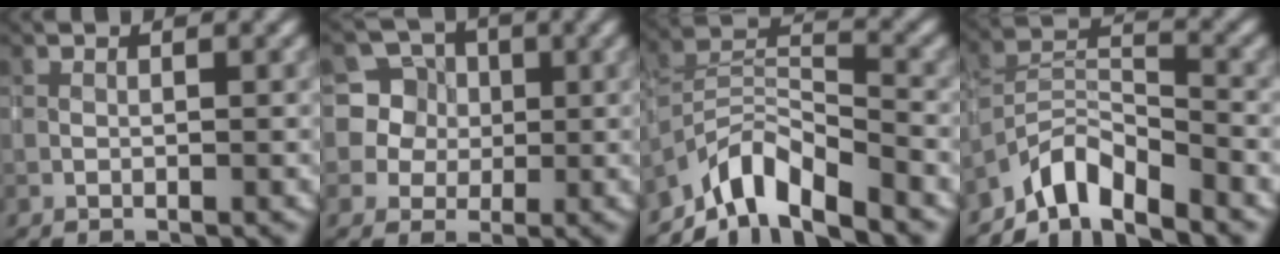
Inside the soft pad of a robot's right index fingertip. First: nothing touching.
{"total": 8.0, "force": [2.0, 7.6, 1.7], "torque": [-0.057, 0.035, 0.026]}
{"total": 6.8, "force": [-5.5, 1.9, 3.4], "torque": [-0.049, 0.001, -0.114]}
{"total": 5.4, "force": [-4.6, 1.7, 2.5], "torque": [-0.033, 0.002, -0.097]}